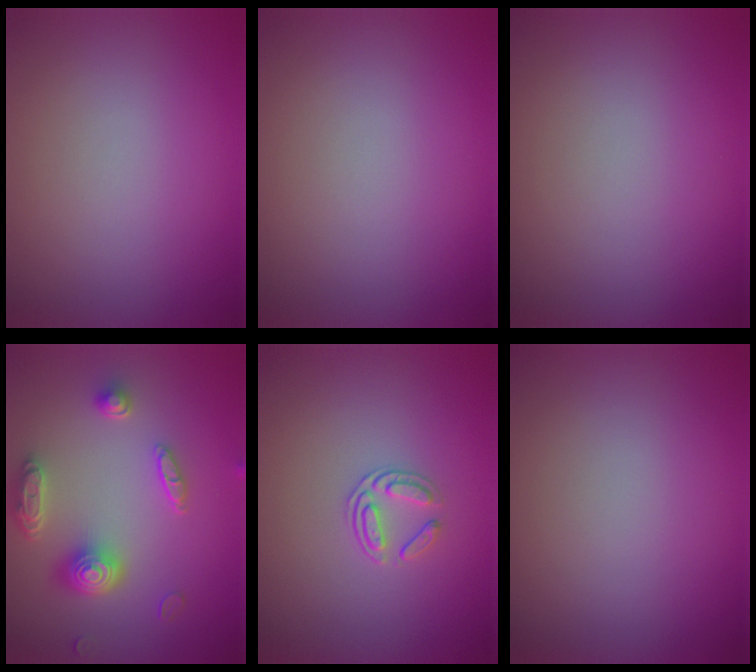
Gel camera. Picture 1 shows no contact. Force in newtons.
{"total": 0.0}
{"total": 0.0}
{"total": 4.7, "press": 3.7, "slide": 2.8}
{"total": 1.7, "press": 1.3, "slide": 1.1}
{"total": 0.0}